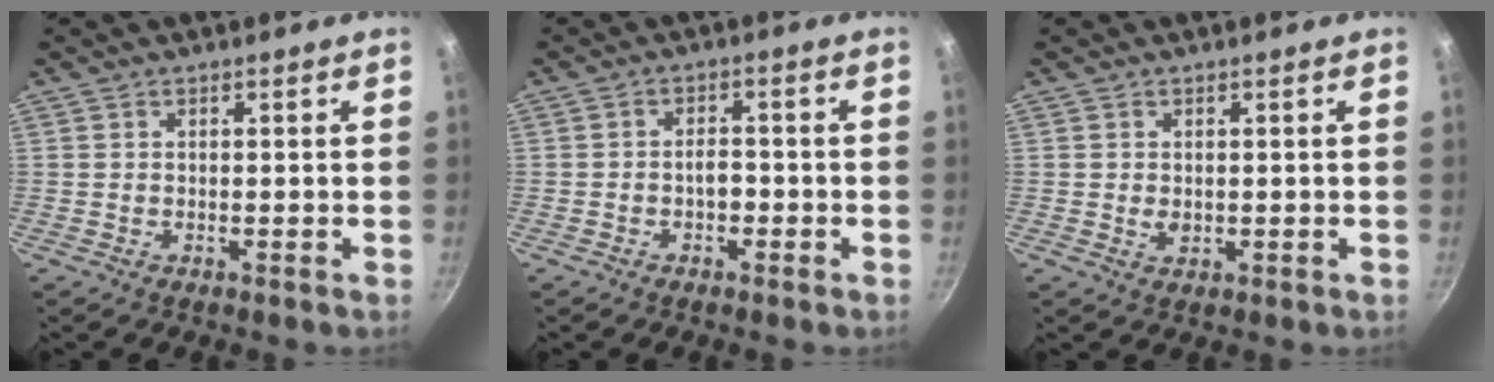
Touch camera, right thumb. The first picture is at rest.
{"total": 2.8, "force": [-1.2, 1.9, 1.7], "torque": [-0.011, 0.018, -0.019]}
{"total": 1.8, "force": [0.0, 1.4, 1.1], "torque": [-0.017, -0.004, 0.001]}